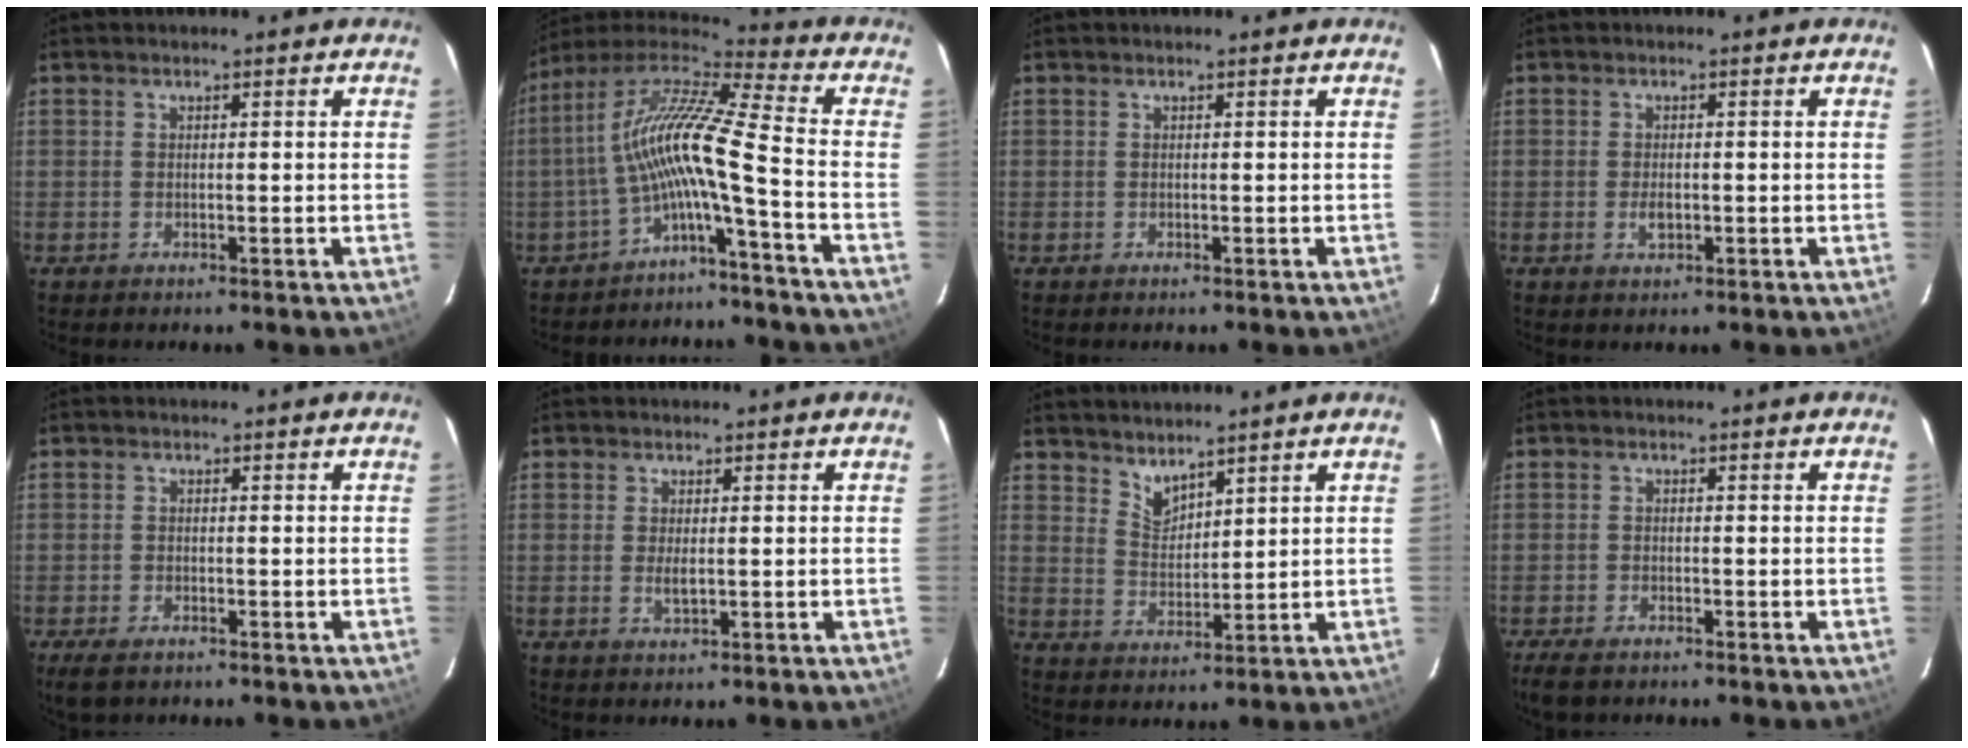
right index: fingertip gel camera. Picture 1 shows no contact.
{"total": 12.5, "force": [-3.5, -0.1, 11.9], "torque": [-0.223, 0.010, -0.073]}
{"total": 0.0}
{"total": 2.0, "force": [-0.5, 1.1, 1.6], "torque": [-0.028, -0.002, -0.007]}
{"total": 3.7, "force": [-2.6, 1.6, 2.1], "torque": [-0.054, -0.012, -0.048]}
{"total": 2.0, "force": [-0.1, 0.6, 1.9], "torque": [-0.036, -0.007, -0.001]}
{"total": 4.5, "force": [4.0, 1.5, 1.3], "torque": [-0.019, -0.005, 0.078]}
{"total": 4.5, "force": [-3.5, 1.7, 2.3], "torque": [-0.063, -0.015, -0.067]}